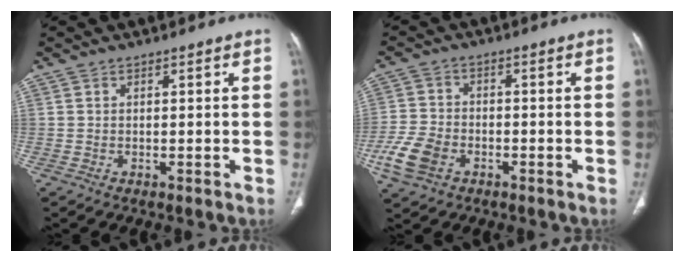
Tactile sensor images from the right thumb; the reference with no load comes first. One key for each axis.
{"total": 8.1, "fx": -3.6, "fy": 5.5, "fz": 4.7, "tx": -0.105, "ty": 0.010, "tz": -0.068}